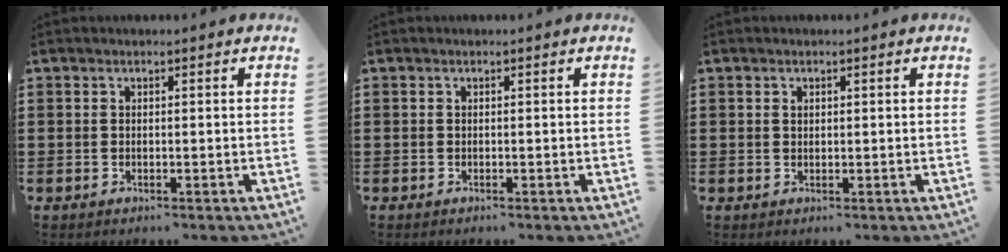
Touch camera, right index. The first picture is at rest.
{"total": 0.0}
{"total": 0.7, "force": [0.3, 0.5, 0.4], "torque": [-0.010, 0.003, 0.005]}